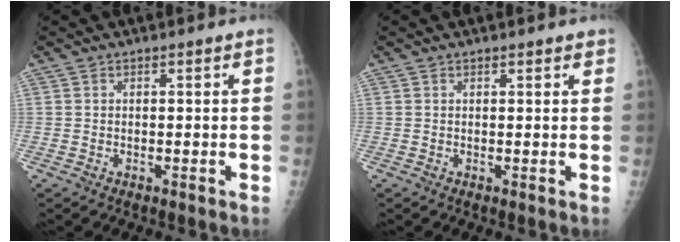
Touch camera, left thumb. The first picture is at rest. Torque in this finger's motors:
{"motor_torque": [-0.03, 0.03, -0.20, -0.05, 0.00]}